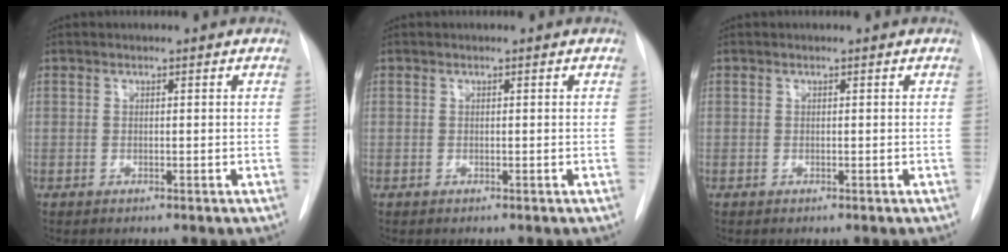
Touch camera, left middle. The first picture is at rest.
{"total": 0.0}
{"total": 0.0}